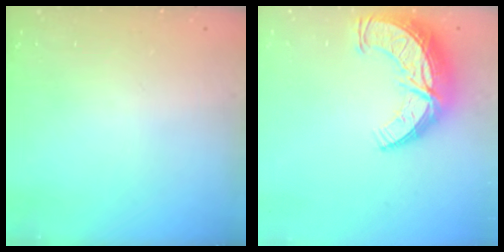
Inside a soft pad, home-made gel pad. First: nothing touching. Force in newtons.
{"total": 13.4, "press": 13.4, "slide": 1.0}